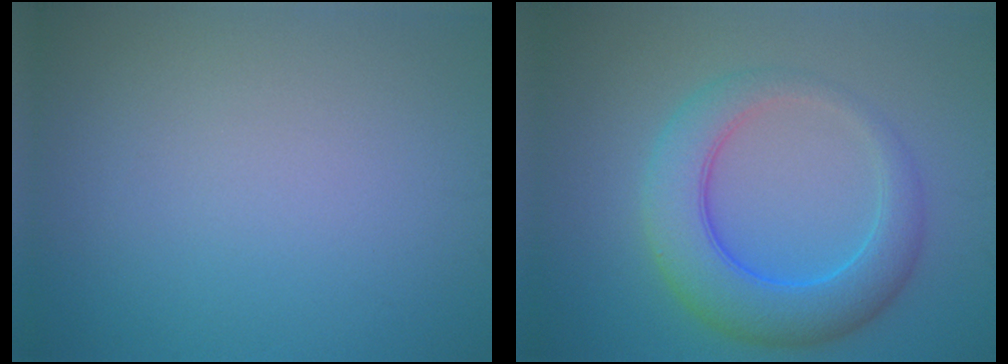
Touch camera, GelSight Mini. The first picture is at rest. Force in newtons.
{"total": 6.6, "press": 6.6, "slide": 0.2}